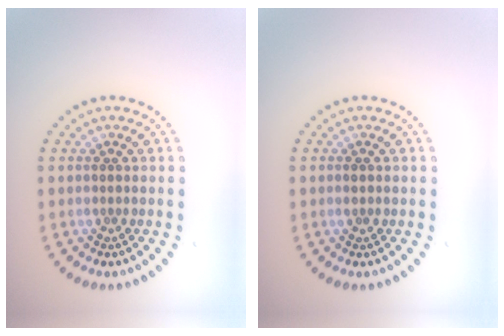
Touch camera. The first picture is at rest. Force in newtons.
{"total": 1.0, "press": 1.0, "slide": 0.0}